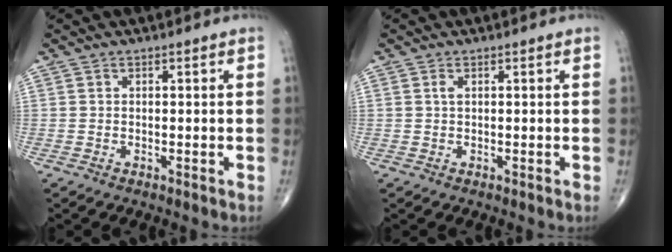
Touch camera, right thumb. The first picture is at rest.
{"total": 0.9, "force": [0.3, 0.4, 0.8], "torque": [-0.017, 0.006, 0.007]}